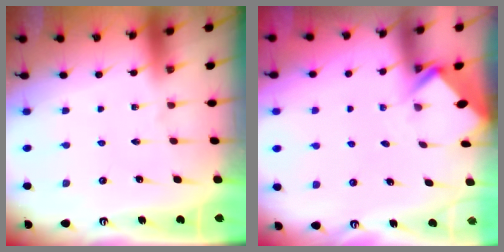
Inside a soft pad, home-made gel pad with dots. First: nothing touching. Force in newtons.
{"total": 2.7, "press": 2.7, "slide": 0.2}